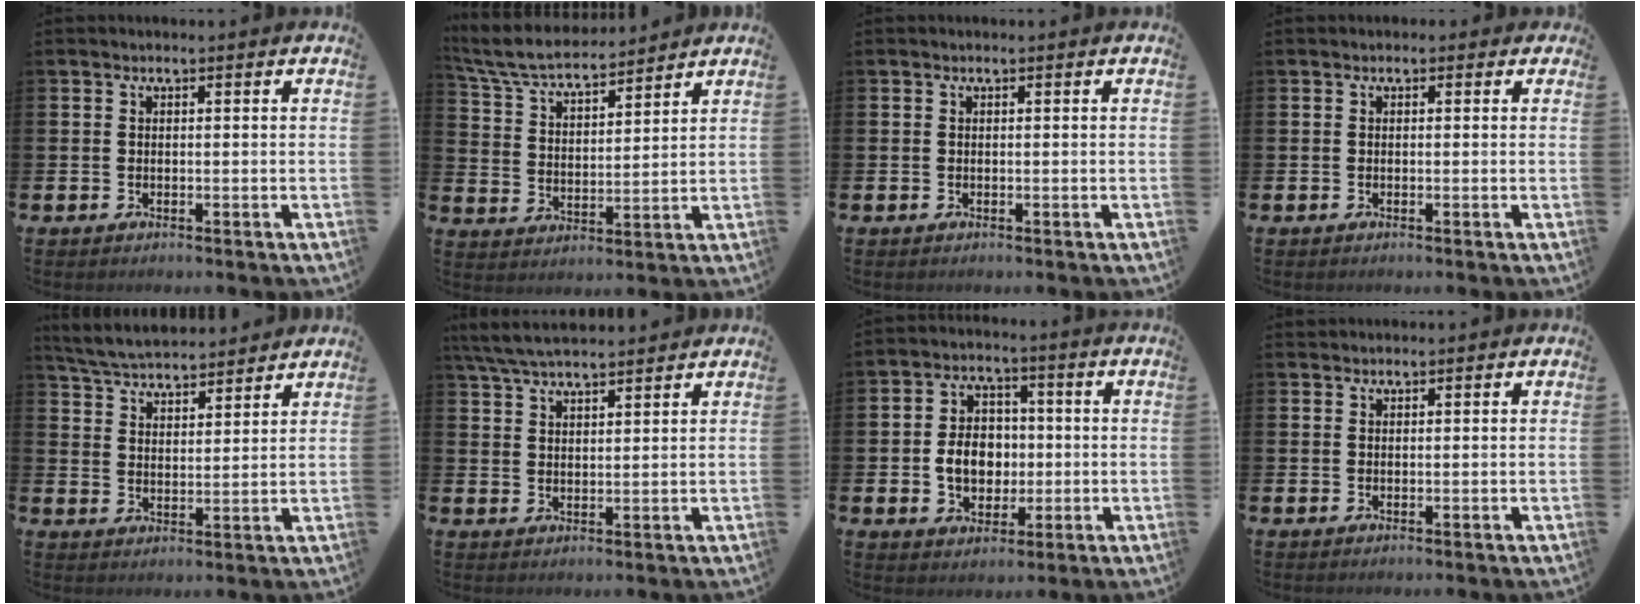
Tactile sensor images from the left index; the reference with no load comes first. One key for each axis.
{"total": 6.7, "fx": 6.3, "fy": 1.2, "fz": 2.0, "tx": -0.071, "ty": -0.036, "tz": 0.111}
{"total": 0.0}
{"total": 0.6, "fx": -0.2, "fy": 0.5, "fz": 0.1, "tx": 0.004, "ty": 0.006, "tz": -0.007}
{"total": 5.6, "fx": 5.5, "fy": 0.7, "fz": 0.7, "tx": -0.037, "ty": -0.030, "tz": 0.098}
{"total": 5.6, "fx": 5.3, "fy": 0.8, "fz": 1.6, "tx": -0.052, "ty": -0.018, "tz": 0.099}
{"total": 6.3, "fx": -0.4, "fy": 5.2, "fz": 3.6, "tx": -0.063, "ty": 0.010, "tz": -0.014}
{"total": 1.1, "fx": 1.0, "fy": 0.3, "fz": -0.1, "tx": 0.009, "ty": 0.000, "tz": 0.018}